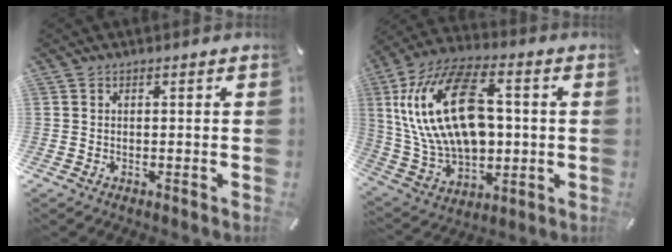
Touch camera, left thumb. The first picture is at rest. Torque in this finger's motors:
{"motor_torque": [2.03, 2.98, 2.77, 0.00, 1.05]}